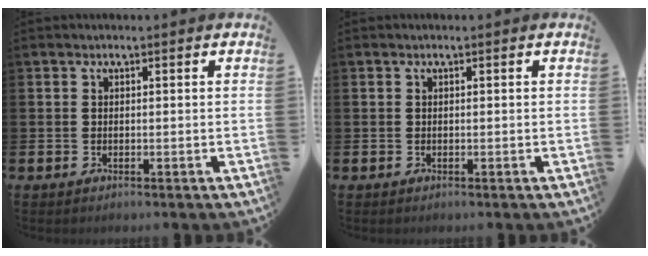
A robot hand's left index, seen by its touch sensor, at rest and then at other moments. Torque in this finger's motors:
{"motor_torque": [-0.07, -0.20, 0.05, 0.01]}